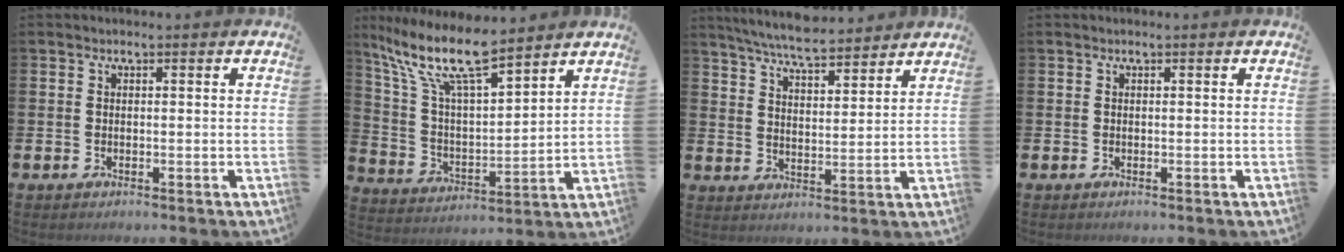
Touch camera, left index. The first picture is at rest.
{"total": 11.7, "force": [9.5, 2.1, 6.4], "torque": [-0.160, -0.046, 0.164]}
{"total": 6.8, "force": [6.5, 0.6, 1.9], "torque": [-0.050, -0.037, 0.115]}
{"total": 0.0}